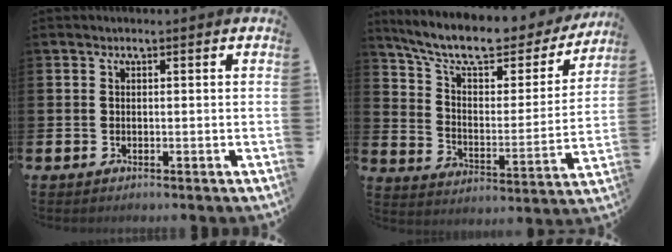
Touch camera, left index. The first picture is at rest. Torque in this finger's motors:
{"motor_torque": [0.80, -1.34, 1.05, 0.21]}